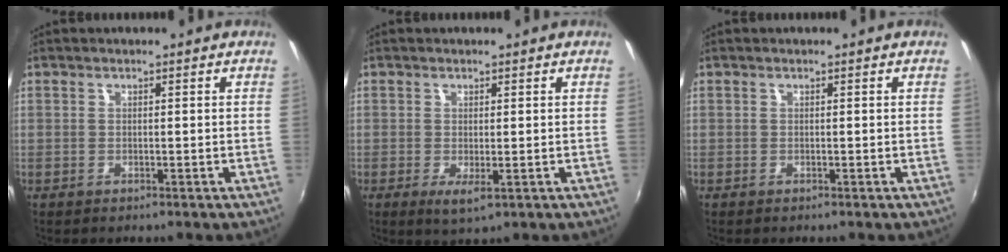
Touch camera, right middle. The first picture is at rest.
{"total": 2.8, "force": [-0.5, 0.7, 2.6], "torque": [-0.047, -0.011, -0.005]}
{"total": 0.0}